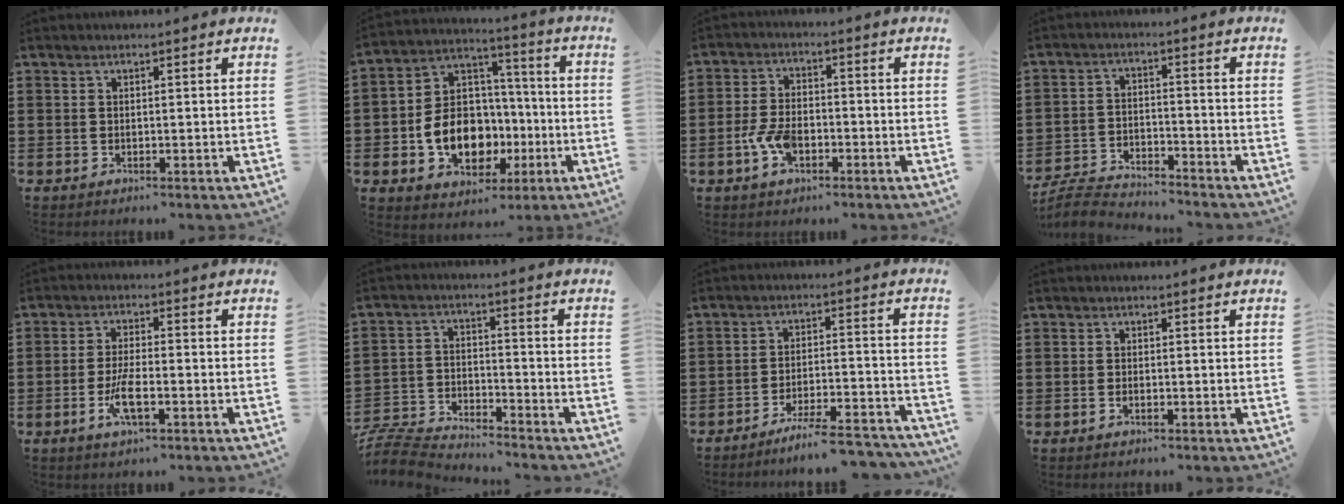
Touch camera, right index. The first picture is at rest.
{"total": 11.9, "force": [-3.3, 9.1, 6.9], "torque": [-0.154, 0.010, -0.056]}
{"total": 5.4, "force": [-2.1, 2.9, 4.0], "torque": [-0.097, -0.001, -0.042]}
{"total": 4.8, "force": [-4.7, 0.5, 0.7], "torque": [-0.027, 0.001, -0.099]}
{"total": 4.9, "force": [-2.1, 1.3, 4.3], "torque": [-0.097, -0.008, -0.044]}
{"total": 7.2, "force": [-7.1, 0.9, 0.7], "torque": [-0.029, 0.008, -0.145]}
{"total": 6.8, "force": [-6.1, 0.0, 2.9], "torque": [-0.048, -0.002, -0.115]}
{"total": 0.5, "force": [-0.4, 0.2, 0.3], "torque": [-0.008, -0.004, -0.006]}